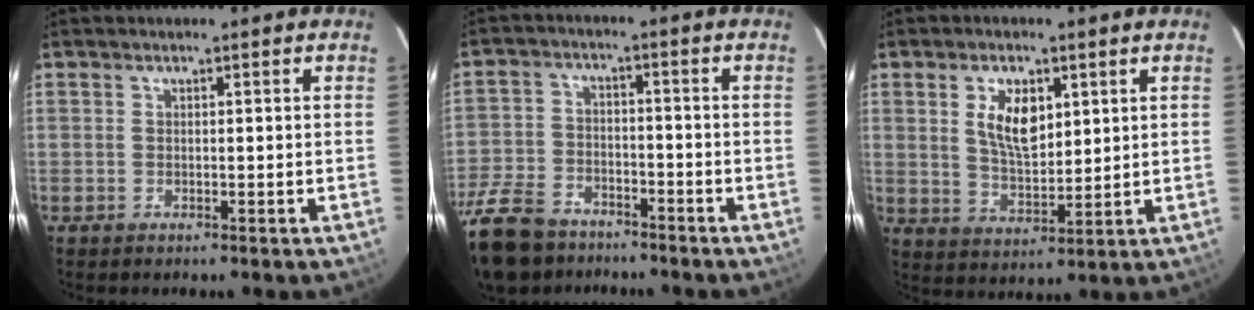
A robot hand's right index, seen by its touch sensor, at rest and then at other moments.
{"total": 17.6, "force": [-12.5, 9.9, 7.5], "torque": [-0.214, -0.010, -0.223]}
{"total": 8.4, "force": [2.9, 4.2, 6.7], "torque": [-0.122, 0.003, 0.061]}